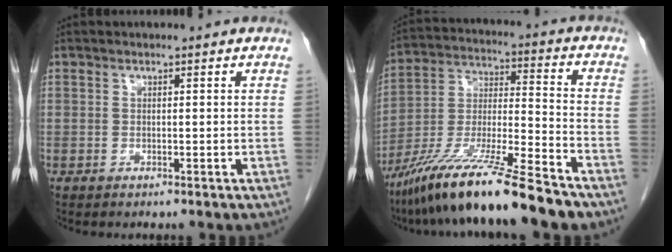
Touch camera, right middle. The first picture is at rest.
{"total": 17.9, "force": [-13.5, 0.5, 11.7], "torque": [-0.233, -0.030, -0.247]}